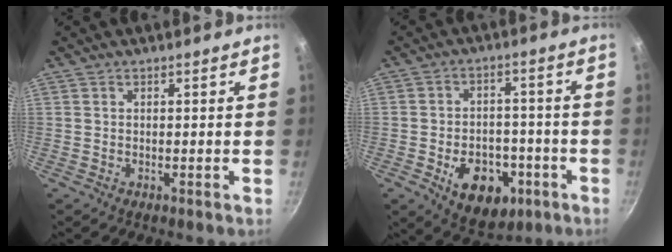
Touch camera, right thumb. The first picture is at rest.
{"total": 12.9, "force": [-4.8, 8.6, 8.2], "torque": [-0.081, 0.020, -0.060]}